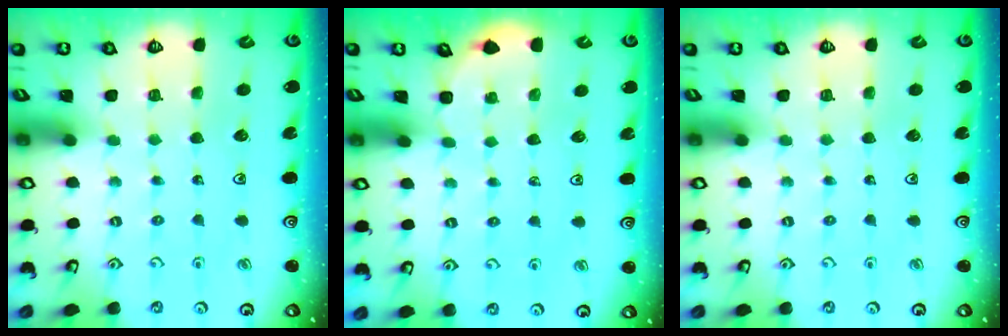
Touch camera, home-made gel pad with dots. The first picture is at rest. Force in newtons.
{"total": 1.8, "press": 1.8, "slide": 0.1}
{"total": 0.0}